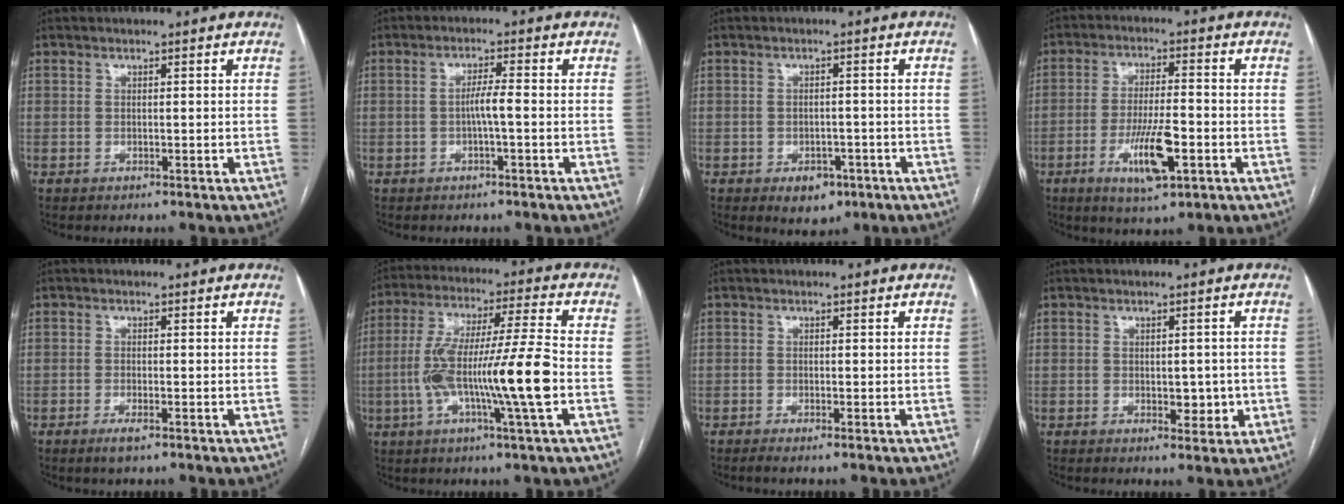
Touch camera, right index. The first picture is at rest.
{"total": 2.9, "force": [-0.6, -0.1, 2.8], "torque": [-0.047, 0.003, -0.011]}
{"total": 4.4, "force": [-2.3, 2.7, 2.5], "torque": [-0.028, 0.002, -0.023]}
{"total": 9.1, "force": [-3.5, 1.8, 8.2], "torque": [-0.154, -0.009, -0.055]}
{"total": 2.1, "force": [-1.3, 0.4, 1.7], "torque": [-0.030, -0.002, -0.022]}
{"total": 15.5, "force": [-3.2, -0.3, 15.2], "torque": [-0.285, 0.002, -0.062]}
{"total": 1.3, "force": [-0.9, -0.1, 1.0], "torque": [-0.020, -0.002, -0.017]}
{"total": 3.3, "force": [-0.7, 1.8, 2.6], "torque": [-0.030, 0.000, -0.002]}